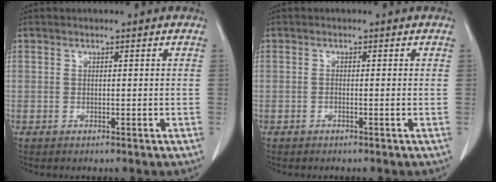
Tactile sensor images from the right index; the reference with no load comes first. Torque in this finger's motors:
{"motor_torque": [0.01, 0.00, -0.03, -0.01]}